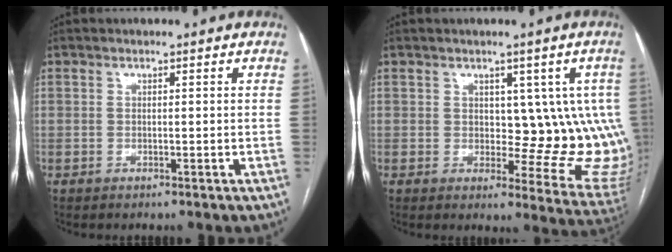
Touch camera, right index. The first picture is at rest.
{"total": 10.5, "force": [1.6, 5.6, 8.8], "torque": [-0.075, -0.001, 0.027]}